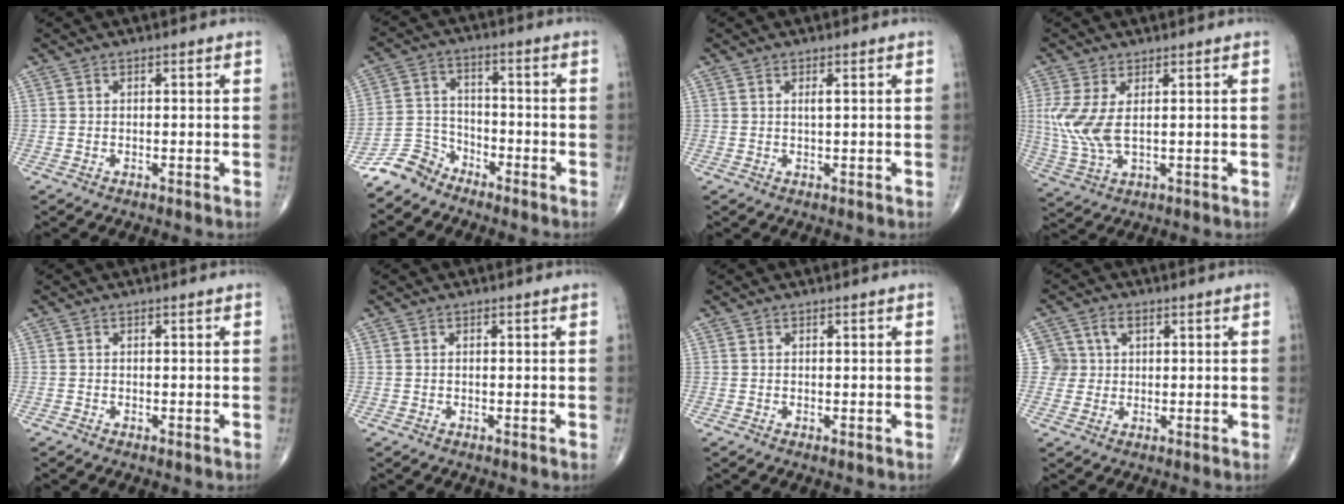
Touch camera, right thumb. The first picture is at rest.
{"total": 6.4, "force": [-5.5, 3.2, 0.5], "torque": [0.002, 0.041, -0.121]}
{"total": 1.0, "force": [0.4, 0.1, 0.9], "torque": [-0.023, 0.000, 0.006]}
{"total": 8.1, "force": [1.2, 3.6, 7.2], "torque": [-0.183, -0.008, 0.034]}
{"total": 0.0}
{"total": 0.0}
{"total": 0.0}
{"total": 4.2, "force": [1.2, 3.9, 1.1], "torque": [0.000, 0.005, 0.022]}